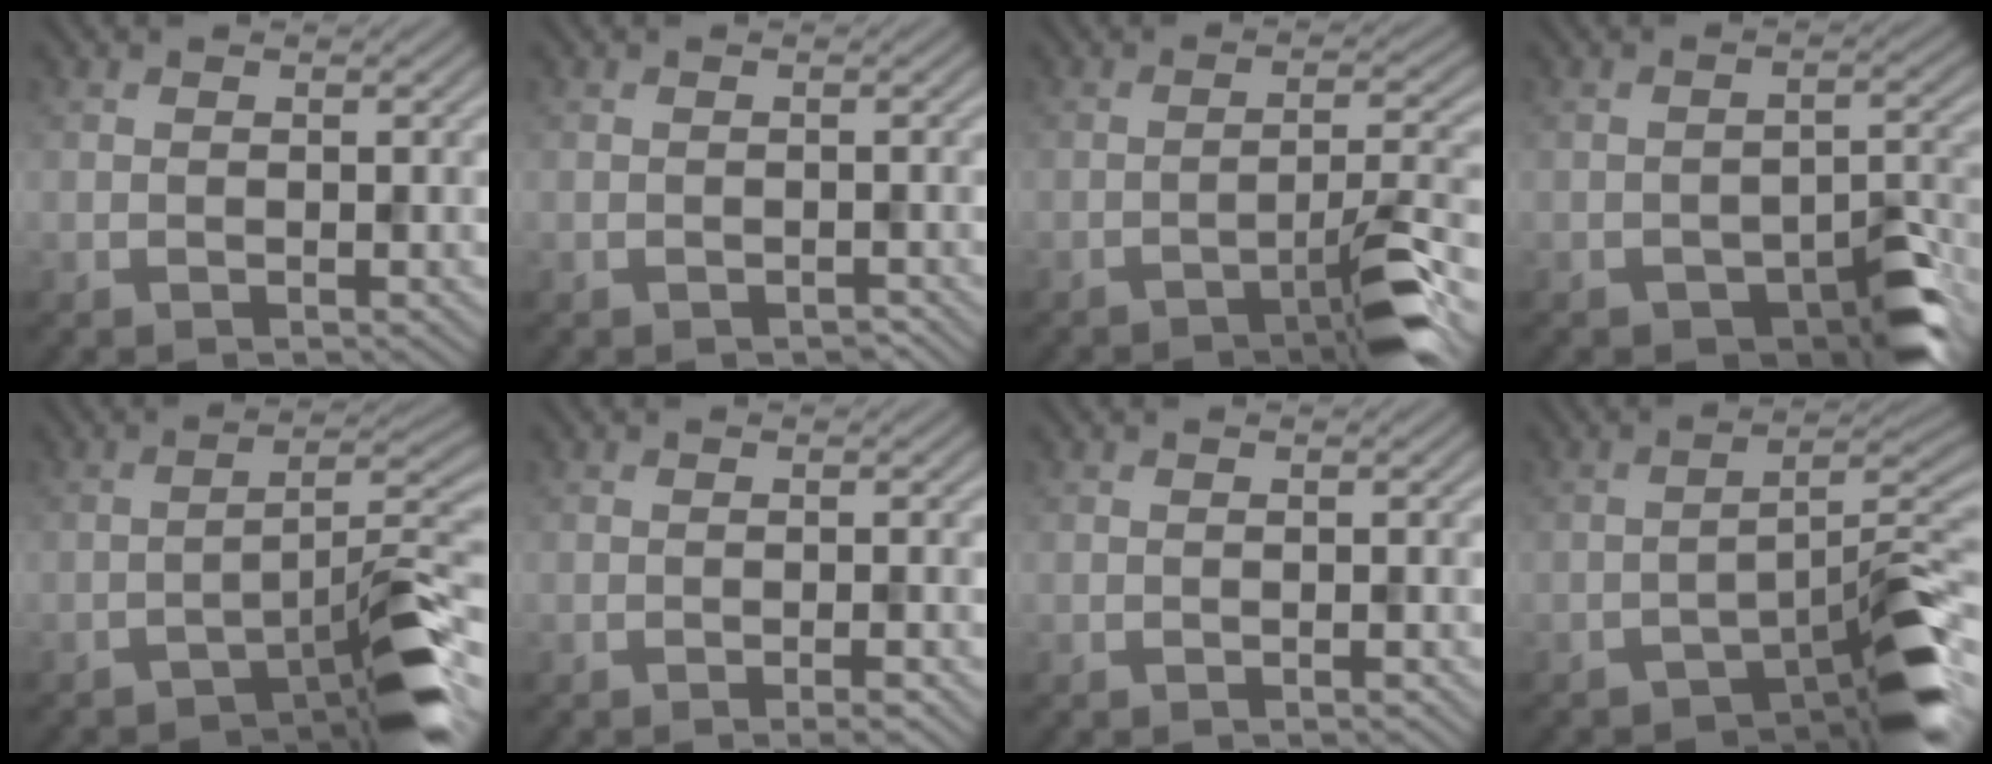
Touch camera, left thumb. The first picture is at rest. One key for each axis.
{"total": 0.7, "fx": -0.6, "fy": 0.2, "fz": 0.3, "tx": -0.002, "ty": -0.003, "tz": -0.008}
{"total": 5.1, "fx": -3.3, "fy": 0.5, "fz": 3.9, "tx": -0.056, "ty": 0.014, "tz": -0.061}
{"total": 6.3, "fx": -3.7, "fy": 2.8, "fz": 4.3, "tx": -0.053, "ty": 0.002, "tz": -0.052}
{"total": 8.5, "fx": -6.0, "fy": 1.3, "fz": 5.9, "tx": -0.077, "ty": 0.022, "tz": -0.099}
{"total": 1.6, "fx": -0.8, "fy": 0.1, "fz": 1.4, "tx": -0.018, "ty": 0.004, "tz": -0.017}
{"total": 0.5, "fx": -0.4, "fy": 0.0, "fz": 0.4, "tx": -0.004, "ty": 0.001, "tz": -0.006}
{"total": 9.3, "fx": -6.4, "fy": 2.0, "fz": 6.4, "tx": -0.085, "ty": 0.015, "tz": -0.105}